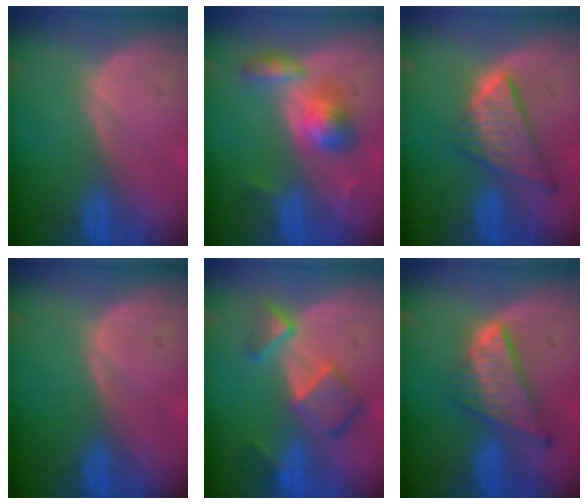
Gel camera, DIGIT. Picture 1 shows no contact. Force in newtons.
{"total": 5.7, "press": 5.6, "slide": 1.0}
{"total": 8.6, "press": 7.3, "slide": 4.5}
{"total": 0.0}
{"total": 7.8, "press": 6.7, "slide": 3.9}
{"total": 8.7, "press": 7.5, "slide": 4.4}